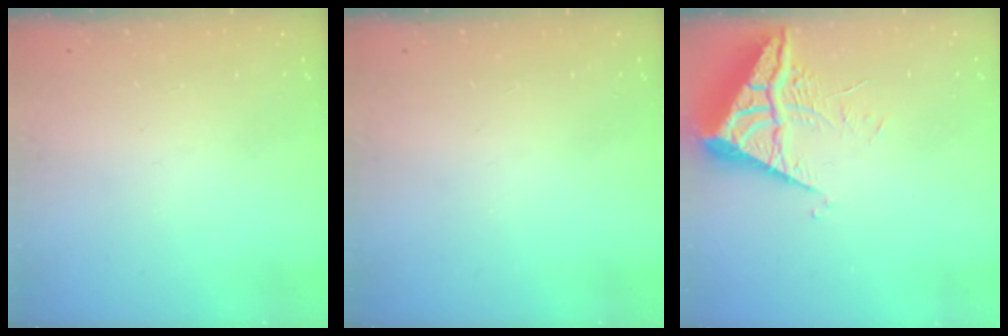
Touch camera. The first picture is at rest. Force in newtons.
{"total": 0.0}
{"total": 6.6, "press": 6.6, "slide": 0.6}